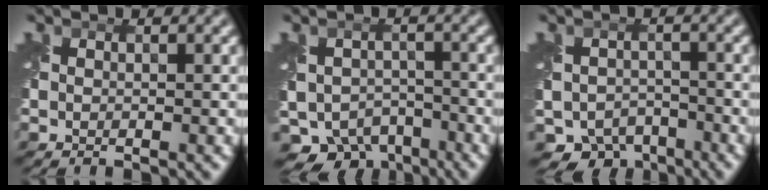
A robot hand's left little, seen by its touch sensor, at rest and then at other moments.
{"total": 8.0, "force": [-5.5, 5.0, 3.0], "torque": [-0.045, -0.019, -0.084]}
{"total": 6.1, "force": [-4.2, 4.1, 1.7], "torque": [-0.021, -0.023, -0.067]}